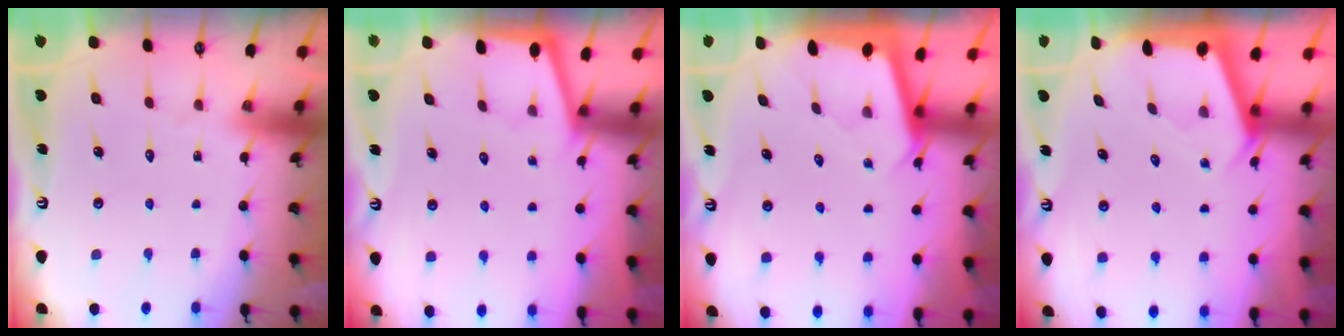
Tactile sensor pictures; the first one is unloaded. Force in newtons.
{"total": 1.4, "press": 1.4, "slide": 0.2}
{"total": 2.0, "press": 2.0, "slide": 0.2}
{"total": 2.5, "press": 2.5, "slide": 0.3}